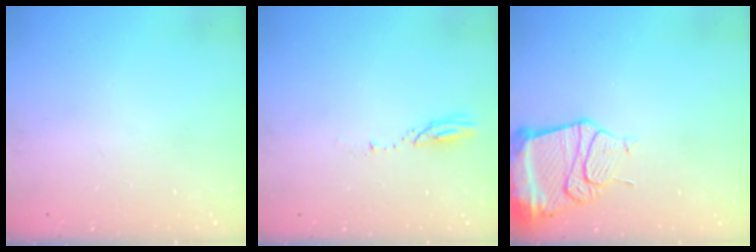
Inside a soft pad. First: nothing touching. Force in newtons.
{"total": 3.1, "press": 3.0, "slide": 0.3}
{"total": 14.5, "press": 14.4, "slide": 1.7}